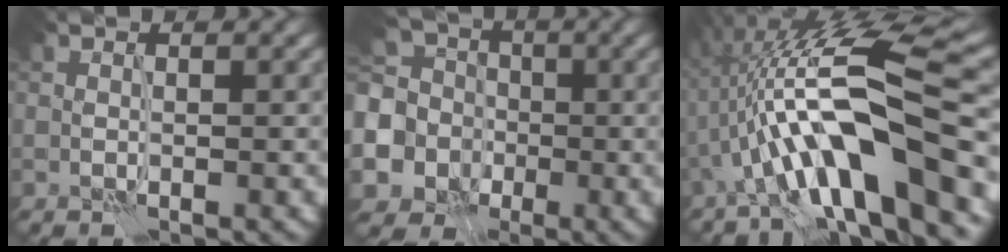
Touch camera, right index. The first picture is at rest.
{"total": 7.3, "force": [-0.8, 6.7, 2.9], "torque": [-0.067, -0.009, -0.026]}
{"total": 12.6, "force": [-3.4, 2.6, 11.8], "torque": [-0.194, 0.025, -0.059]}